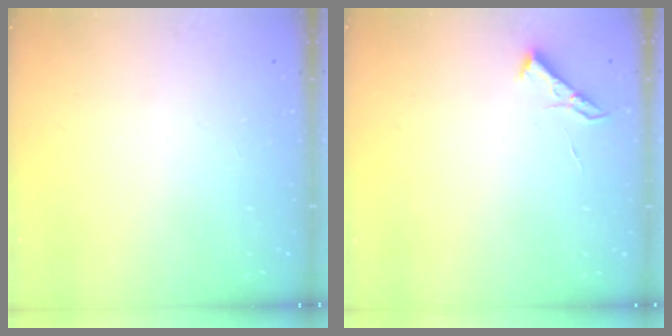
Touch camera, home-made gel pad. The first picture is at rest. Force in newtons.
{"total": 4.3, "press": 4.2, "slide": 0.7}